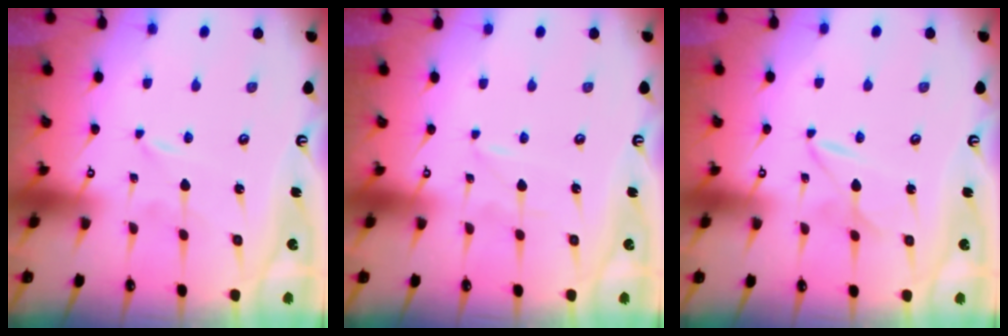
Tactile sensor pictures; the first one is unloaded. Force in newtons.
{"total": 0.0}
{"total": 2.3, "press": 2.3, "slide": 0.2}